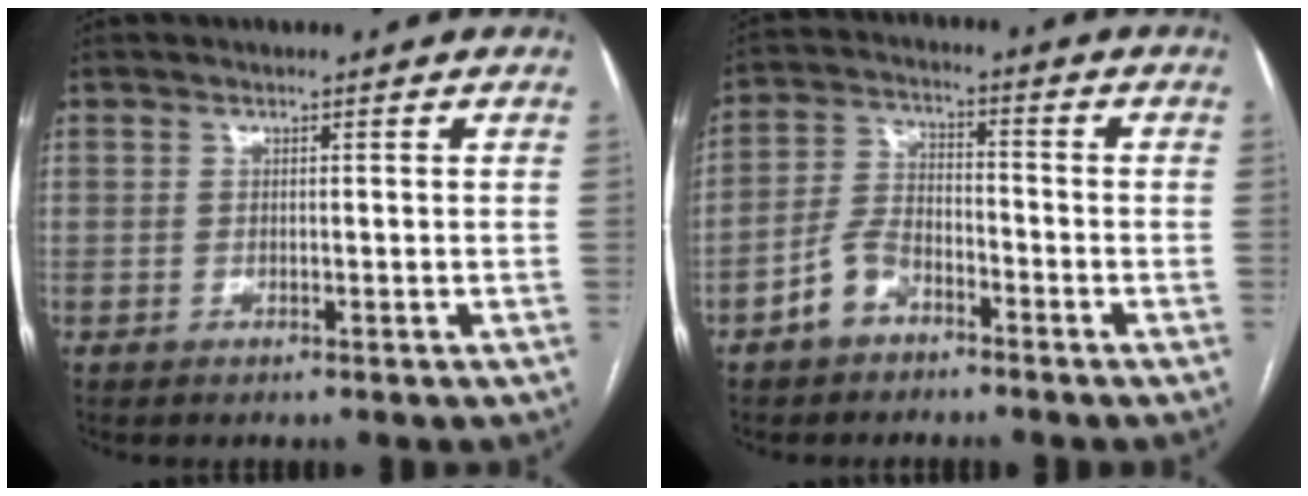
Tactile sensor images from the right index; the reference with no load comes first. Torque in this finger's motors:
{"motor_torque": [0.20, -0.16, -0.06, -0.01]}